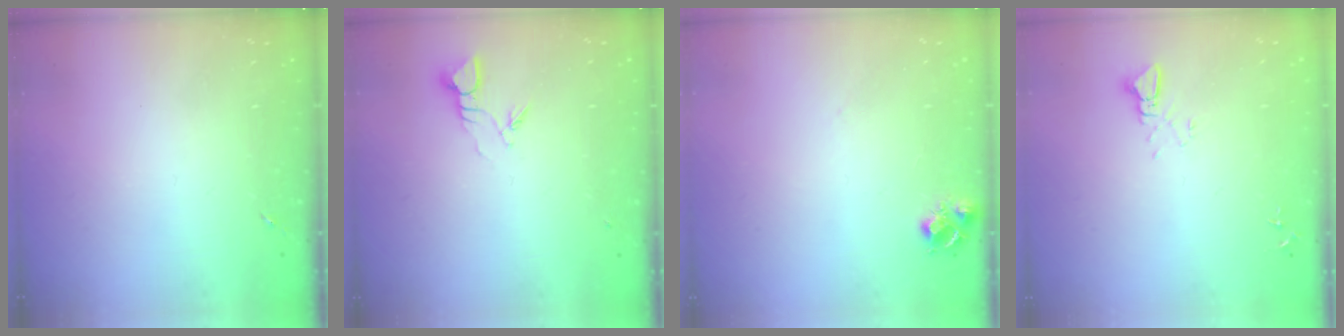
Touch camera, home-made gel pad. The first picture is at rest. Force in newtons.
{"total": 3.8, "press": 3.8, "slide": 0.3}
{"total": 7.3, "press": 7.2, "slide": 0.8}
{"total": 2.5, "press": 2.5, "slide": 0.1}